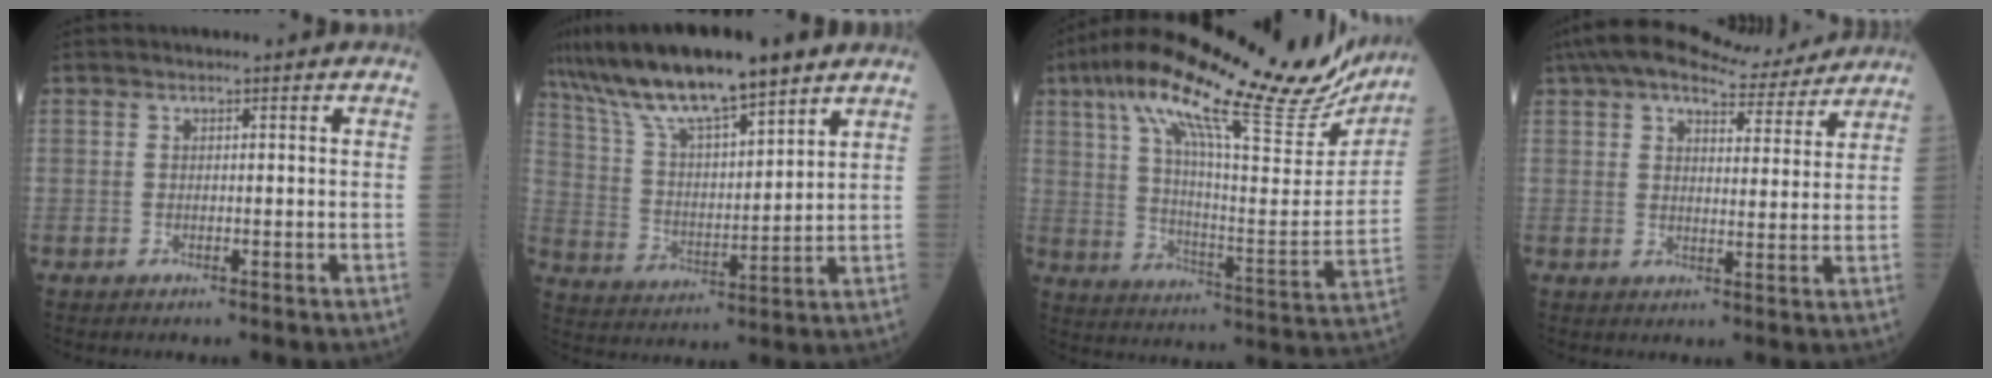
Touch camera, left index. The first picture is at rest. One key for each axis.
{"total": 16.2, "fx": 12.4, "fy": 2.5, "fz": 10.1, "tx": -0.186, "ty": 0.018, "tz": 0.225}
{"total": 30.1, "fx": 22.4, "fy": 5.8, "fz": 19.3, "tx": -0.305, "ty": 0.014, "tz": 0.310}
{"total": 14.5, "fx": 12.8, "fy": 3.3, "fz": 5.9, "tx": -0.088, "ty": 0.031, "tz": 0.178}